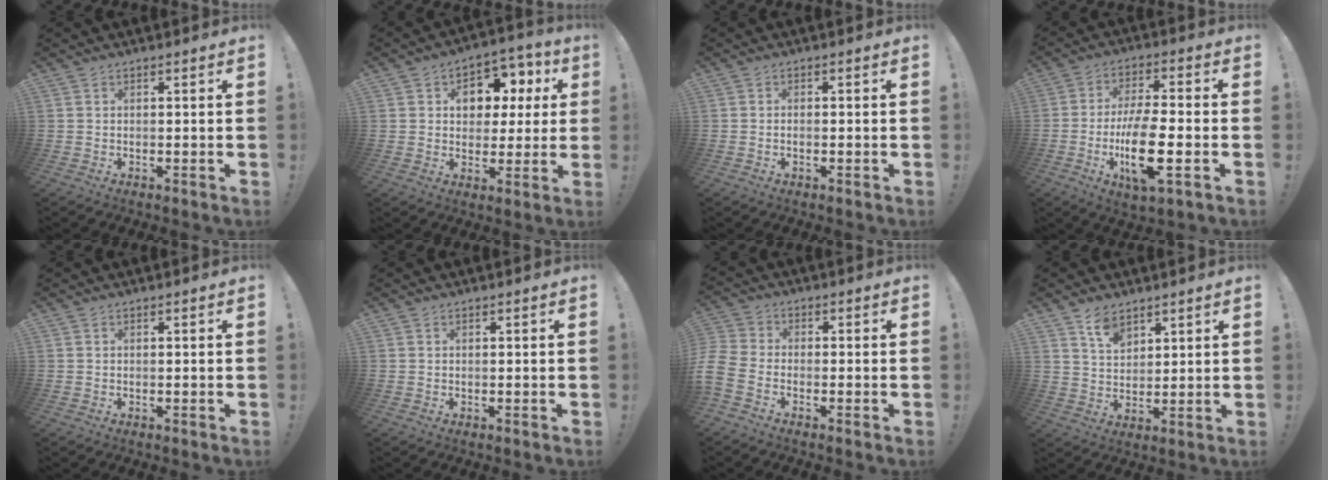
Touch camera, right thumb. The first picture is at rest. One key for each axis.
{"total": 9.9, "fx": 3.0, "fy": 7.9, "fz": 5.1, "tx": -0.060, "ty": -0.016, "tz": 0.058}
{"total": 1.0, "fx": -0.6, "fy": 0.2, "fz": 0.8, "tx": -0.016, "ty": 0.002, "tz": -0.011}
{"total": 15.5, "fx": -4.2, "fy": 5.1, "fz": 14.1, "tx": -0.262, "ty": 0.001, "tz": -0.069}
{"total": 0.0}
{"total": 0.0}
{"total": 6.2, "fx": -3.5, "fy": 3.8, "fz": 3.5, "tx": -0.084, "ty": 0.010, "tz": -0.062}
{"total": 7.1, "fx": 5.2, "fy": 3.7, "fz": 3.1, "tx": -0.054, "ty": -0.029, "tz": 0.096}